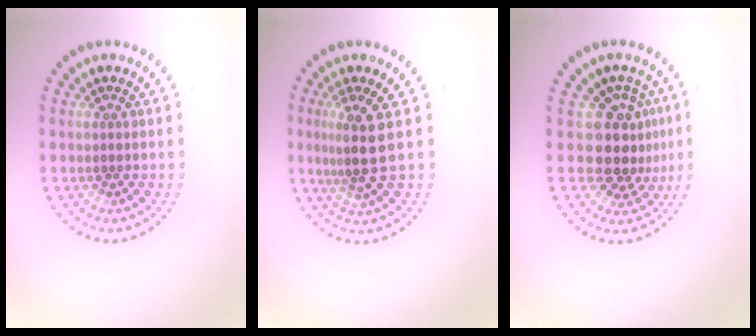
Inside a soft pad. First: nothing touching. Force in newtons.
{"total": 3.2, "press": 2.5, "slide": 2.0}
{"total": 4.0, "press": 3.1, "slide": 2.5}